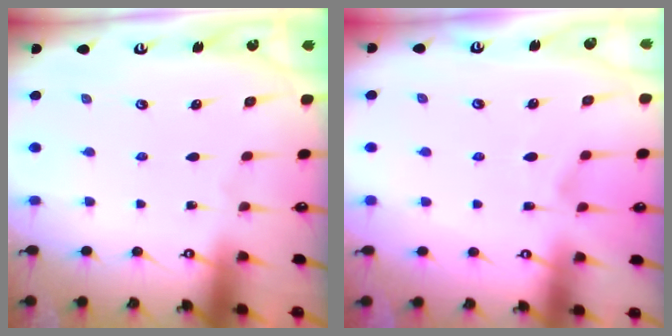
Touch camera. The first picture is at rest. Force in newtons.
{"total": 2.9, "press": 2.7, "slide": 1.1}